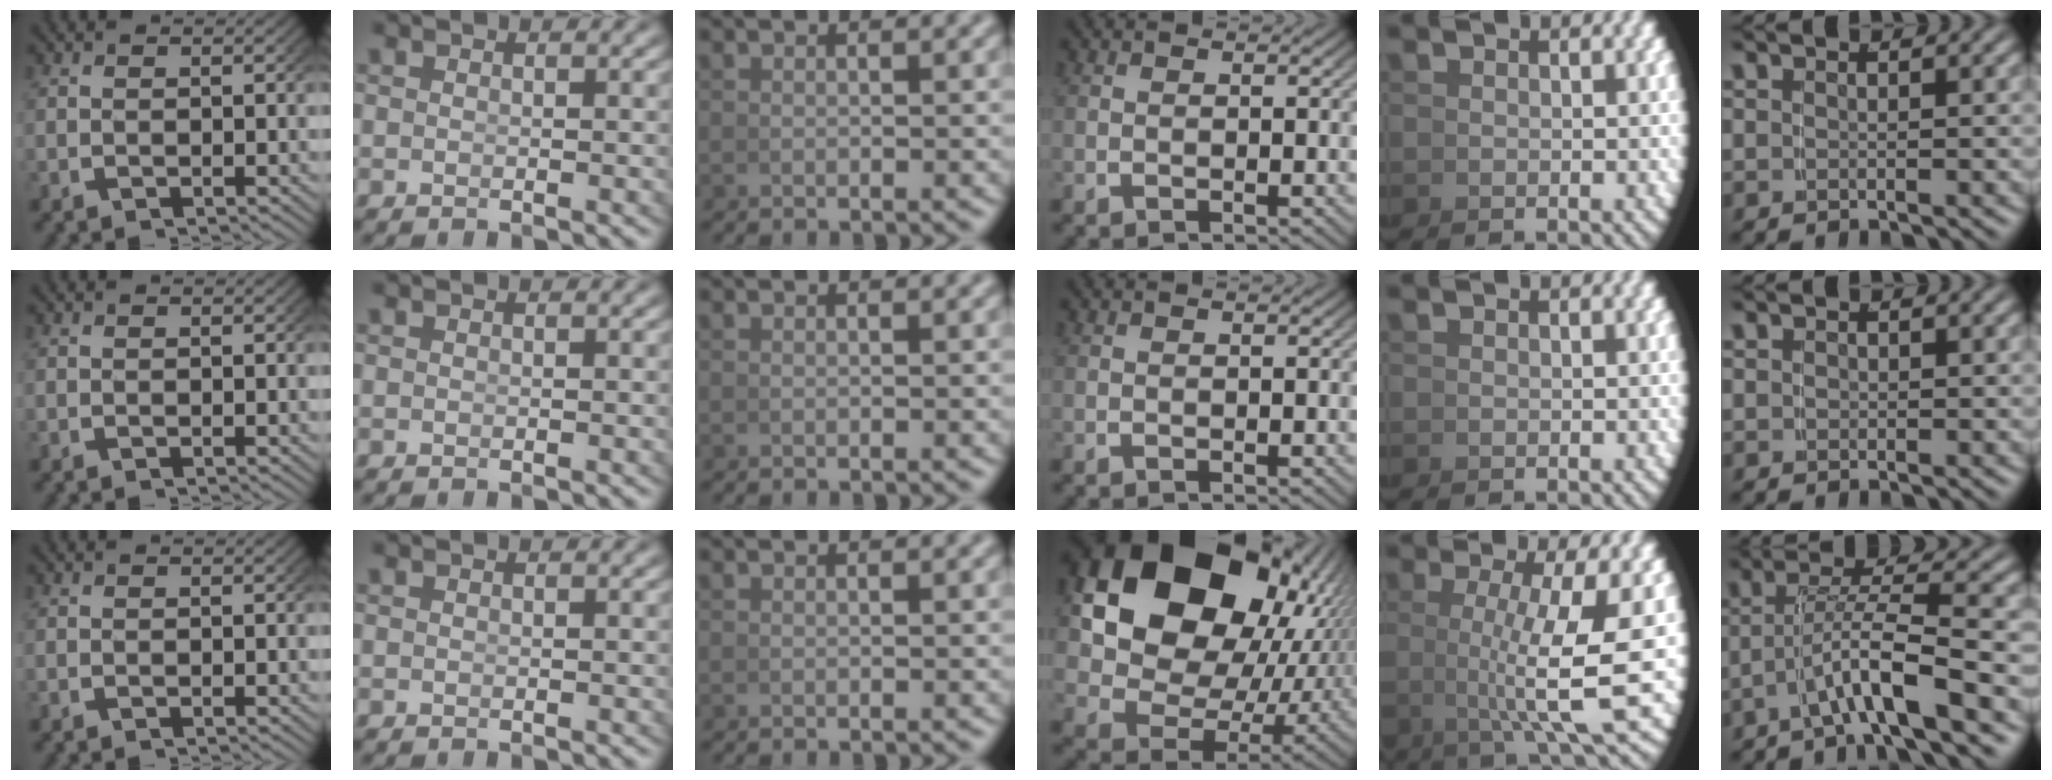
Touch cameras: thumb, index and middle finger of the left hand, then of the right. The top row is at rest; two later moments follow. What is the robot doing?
{"motion": "grasp_and_lifting", "object": "whiteboard"}